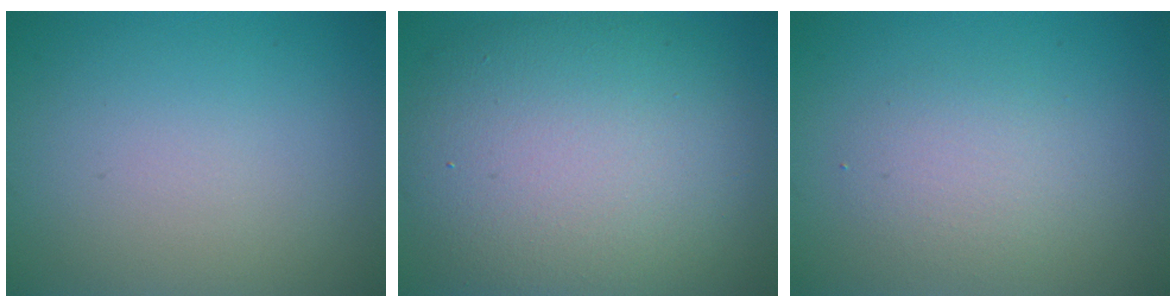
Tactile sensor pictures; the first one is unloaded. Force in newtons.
{"total": 11.8, "press": 11.7, "slide": 1.0}
{"total": 2.4, "press": 2.4, "slide": 0.2}